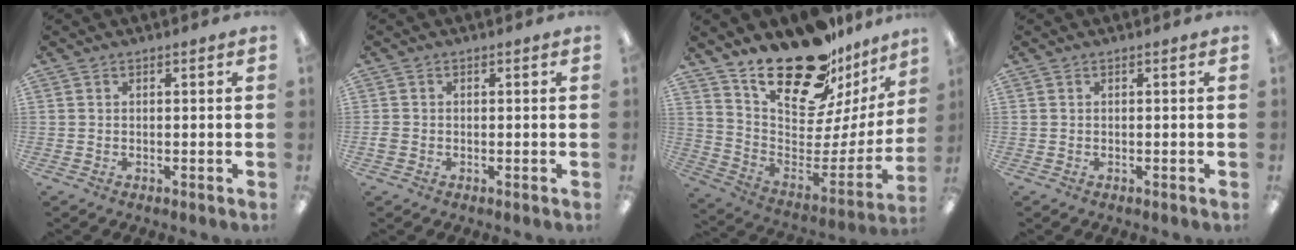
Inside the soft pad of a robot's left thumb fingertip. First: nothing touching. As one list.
[{"total": 1.4, "force": [-0.6, 1.1, 0.5], "torque": [-0.006, 0.002, -0.011]}, {"total": 23.3, "force": [18.6, 9.1, 10.7], "torque": [-0.157, -0.143, 0.324]}, {"total": 0.0}]